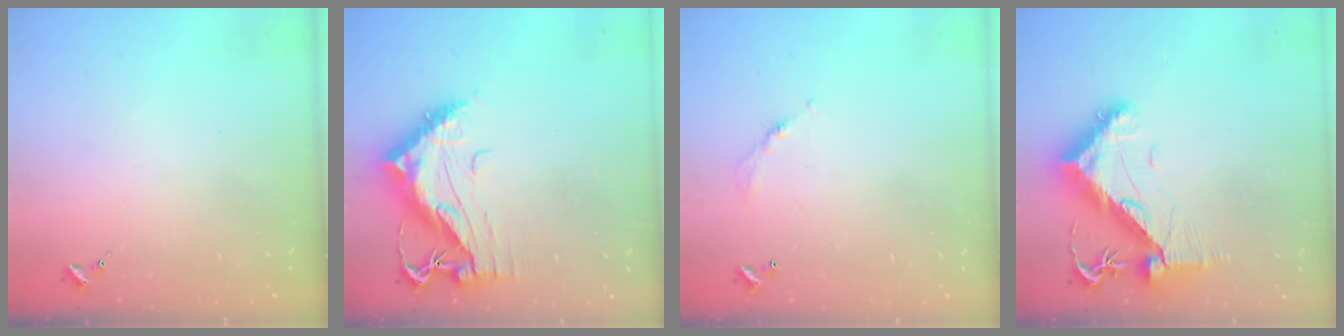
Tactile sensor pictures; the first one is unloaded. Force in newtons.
{"total": 13.7, "press": 13.6, "slide": 1.3}
{"total": 4.4, "press": 4.3, "slide": 0.2}
{"total": 11.4, "press": 11.4, "slide": 1.2}